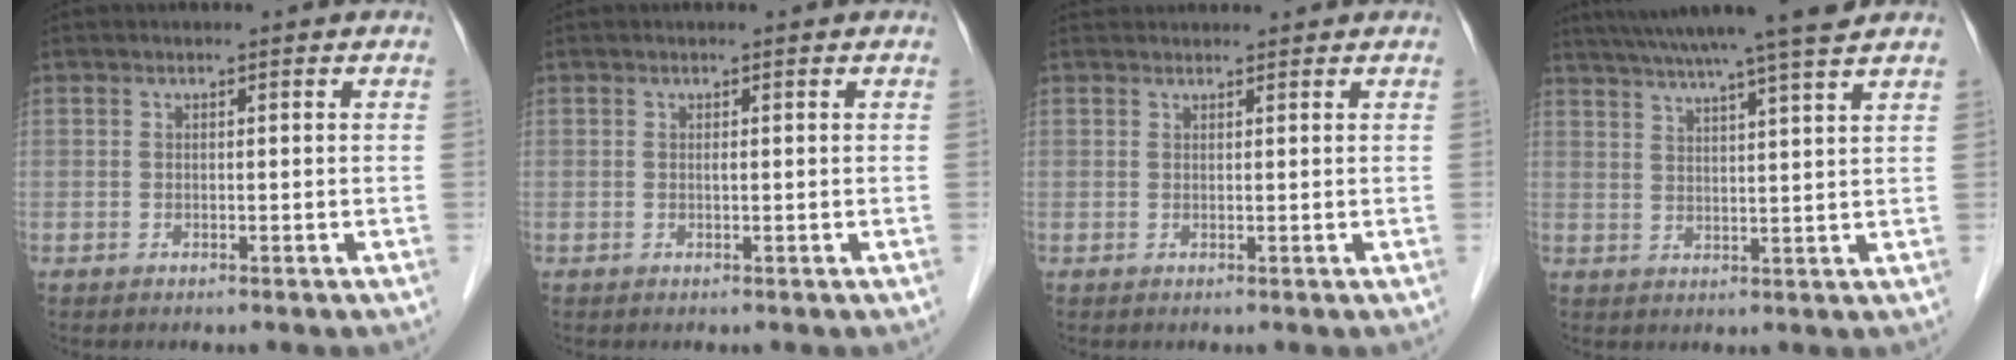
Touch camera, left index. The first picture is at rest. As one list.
[{"total": 0.0}, {"total": 3.3, "force": [3.2, 0.6, 0.3], "torque": [-0.005, 0.033, 0.047]}, {"total": 14.1, "force": [12.1, -1.4, 7.1], "torque": [-0.123, 0.004, 0.168]}]